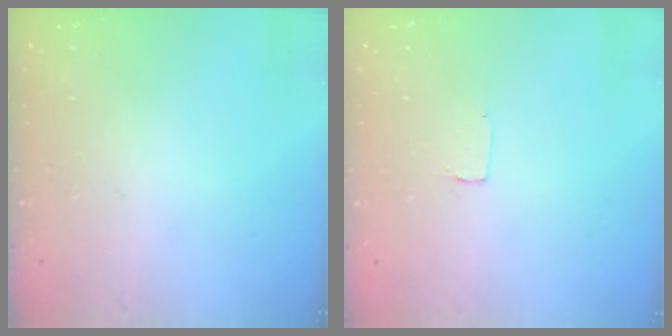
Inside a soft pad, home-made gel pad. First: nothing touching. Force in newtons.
{"total": 1.7, "press": 1.7, "slide": 0.1}